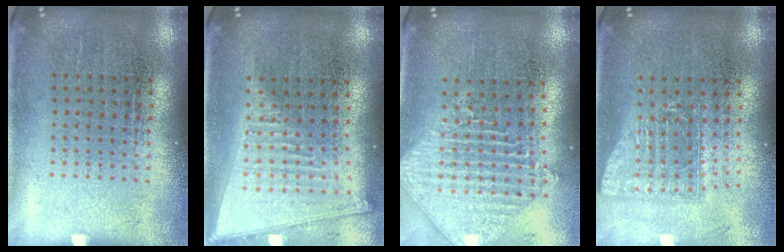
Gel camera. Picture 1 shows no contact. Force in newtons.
{"total": 2.0, "press": 1.7, "slide": 1.0}
{"total": 2.0, "press": 1.7, "slide": 1.2}
{"total": 1.6, "press": 1.2, "slide": 1.0}